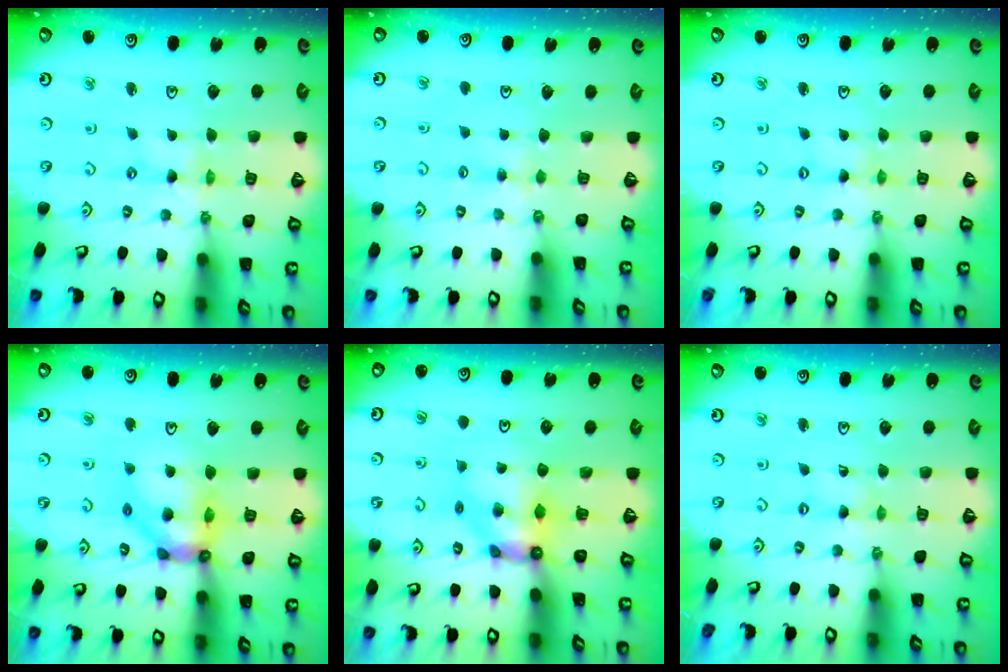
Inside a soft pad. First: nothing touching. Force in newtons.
{"total": 3.3, "press": 3.3, "slide": 0.4}
{"total": 0.0}
{"total": 12.7, "press": 12.6, "slide": 1.2}
{"total": 6.8, "press": 6.8, "slide": 0.4}
{"total": 0.0}